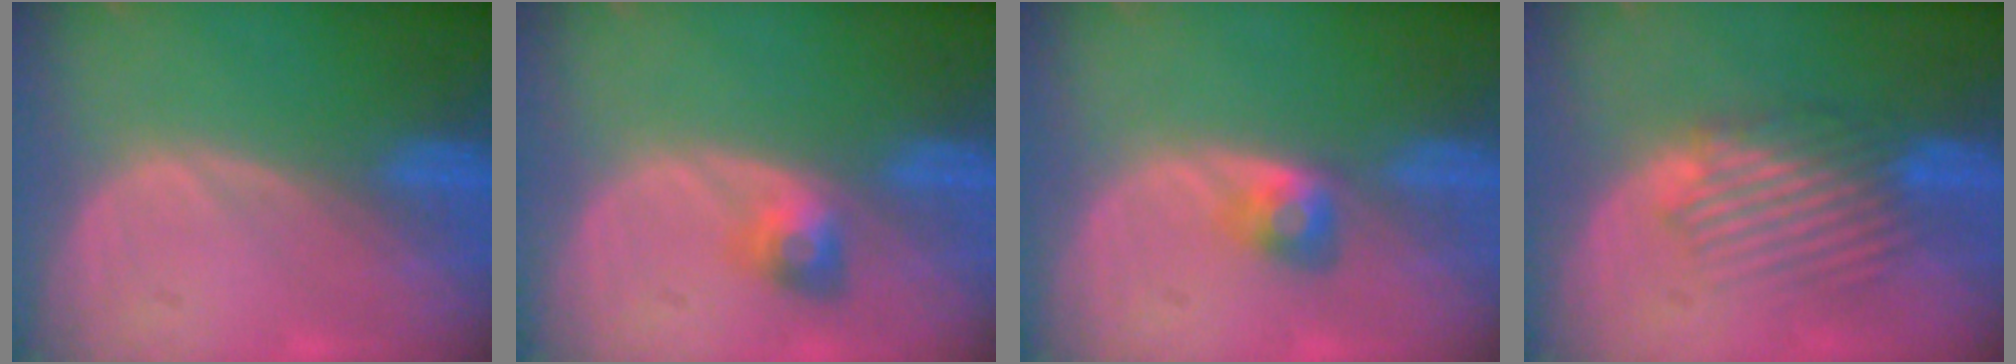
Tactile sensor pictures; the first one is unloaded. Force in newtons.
{"total": 3.0, "press": 2.6, "slide": 1.3}
{"total": 2.7, "press": 2.5, "slide": 1.1}
{"total": 5.9, "press": 5.7, "slide": 1.6}